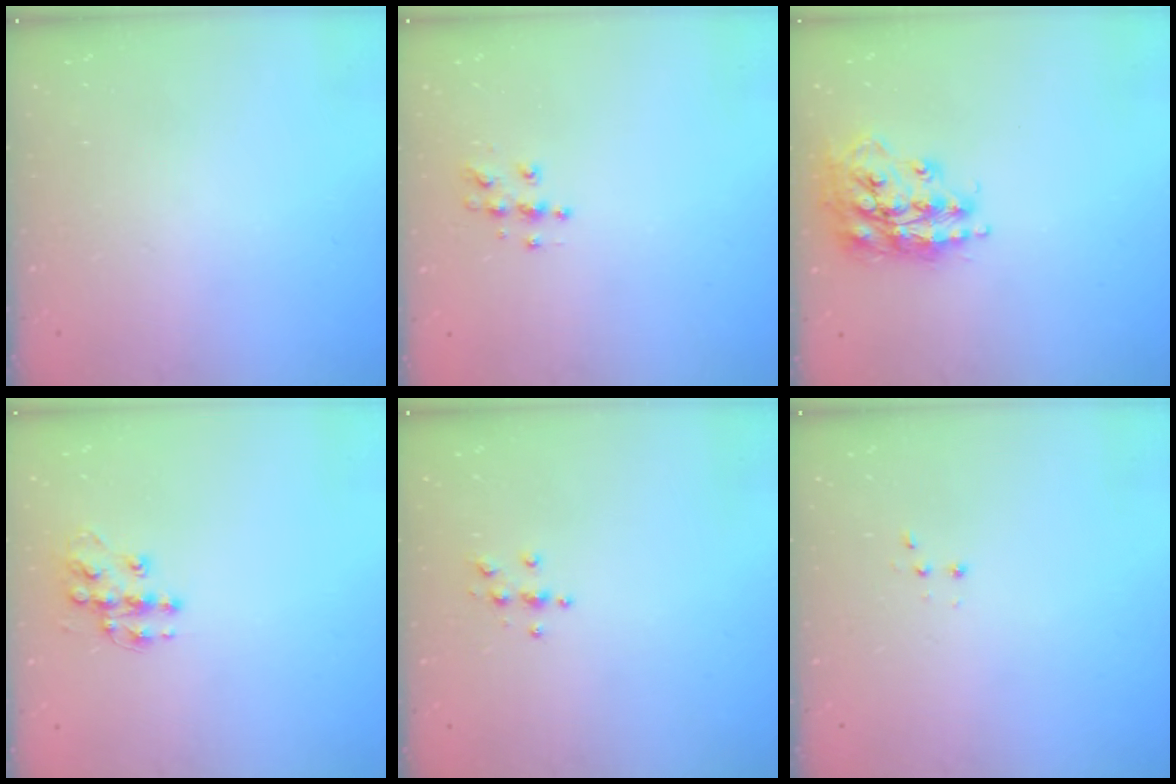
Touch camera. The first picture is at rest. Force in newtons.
{"total": 5.4, "press": 5.4, "slide": 0.4}
{"total": 17.1, "press": 17.0, "slide": 1.5}
{"total": 10.8, "press": 10.8, "slide": 0.6}
{"total": 3.8, "press": 3.8, "slide": 0.4}
{"total": 2.8, "press": 2.7, "slide": 0.7}